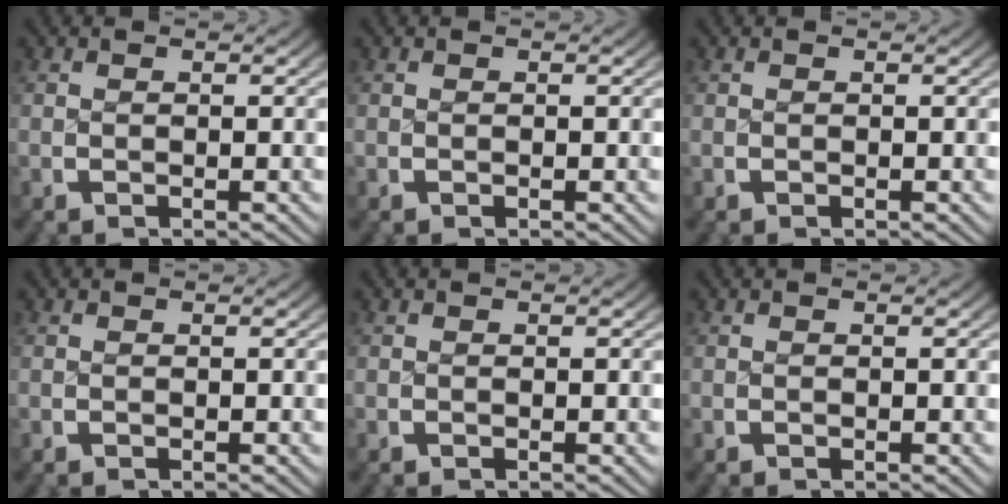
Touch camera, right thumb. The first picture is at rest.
{"total": 0.0}
{"total": 0.0}
{"total": 0.0}
{"total": 0.0}
{"total": 0.0}